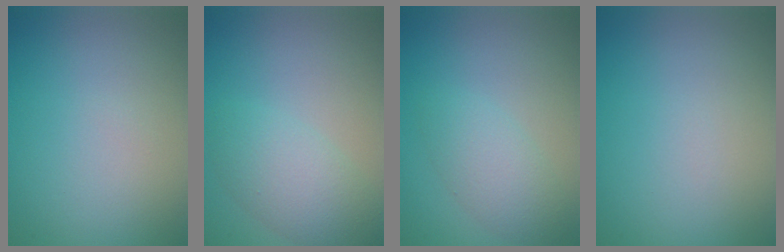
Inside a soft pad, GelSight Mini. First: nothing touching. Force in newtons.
{"total": 3.7, "press": 3.7, "slide": 0.2}
{"total": 2.8, "press": 2.8, "slide": 0.1}
{"total": 0.0}